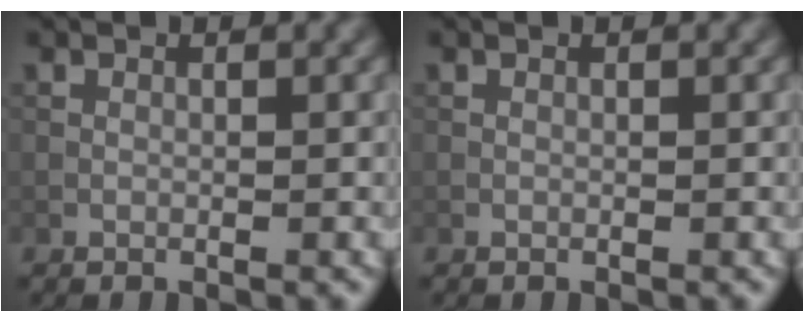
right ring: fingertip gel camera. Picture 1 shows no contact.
{"total": 0.0}